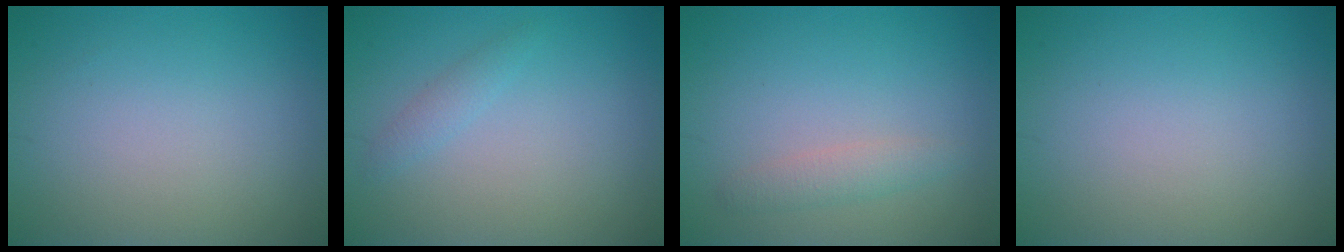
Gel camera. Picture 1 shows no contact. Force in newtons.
{"total": 1.1, "press": 1.1, "slide": 0.1}
{"total": 1.6, "press": 1.6, "slide": 0.0}
{"total": 0.0}